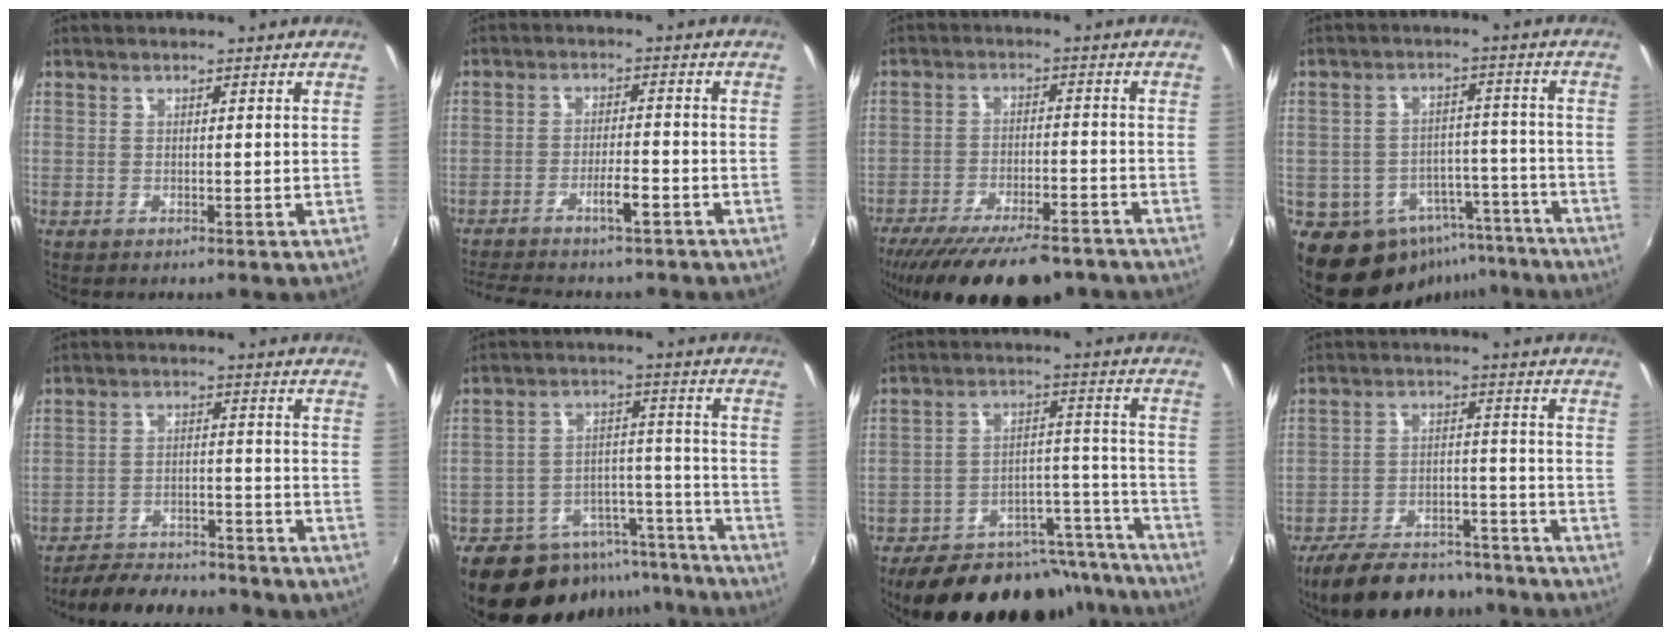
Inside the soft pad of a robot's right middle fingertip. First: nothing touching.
{"total": 6.6, "force": [-5.3, 0.6, 3.8], "torque": [-0.078, 0.002, -0.085]}
{"total": 18.6, "force": [-14.9, 5.0, 9.9], "torque": [-0.188, -0.037, -0.217]}
{"total": 12.5, "force": [-8.7, 8.1, 3.8], "torque": [-0.070, 0.028, -0.094]}
{"total": 14.1, "force": [-12.2, 3.7, 6.1], "torque": [-0.126, -0.013, -0.167]}
{"total": 17.6, "force": [-14.8, 7.6, 5.7], "torque": [-0.110, 0.041, -0.192]}
{"total": 23.5, "force": [-20.2, 8.6, 8.3], "torque": [-0.133, 0.043, -0.251]}
{"total": 16.4, "force": [-13.5, 6.1, 6.9], "torque": [-0.144, 0.005, -0.190]}